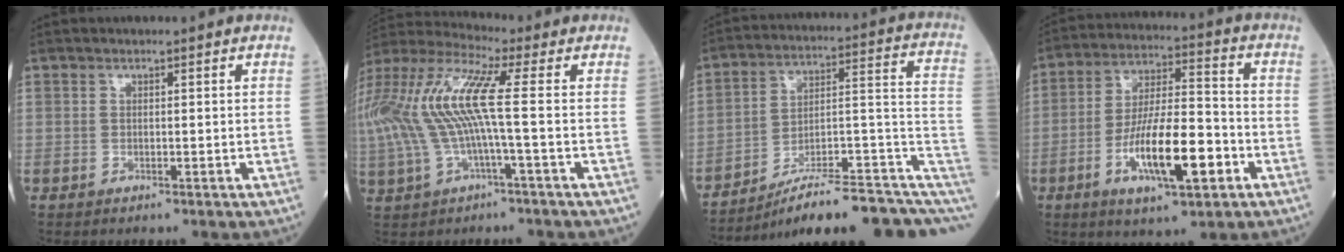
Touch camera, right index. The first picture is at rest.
{"total": 15.1, "force": [0.2, 2.5, 14.9], "torque": [-0.336, 0.030, -0.005]}
{"total": 20.1, "force": [-13.7, 3.8, 14.2], "torque": [-0.129, 0.056, -0.193]}
{"total": 13.6, "force": [-4.8, 3.1, 12.3], "torque": [-0.226, -0.002, -0.080]}